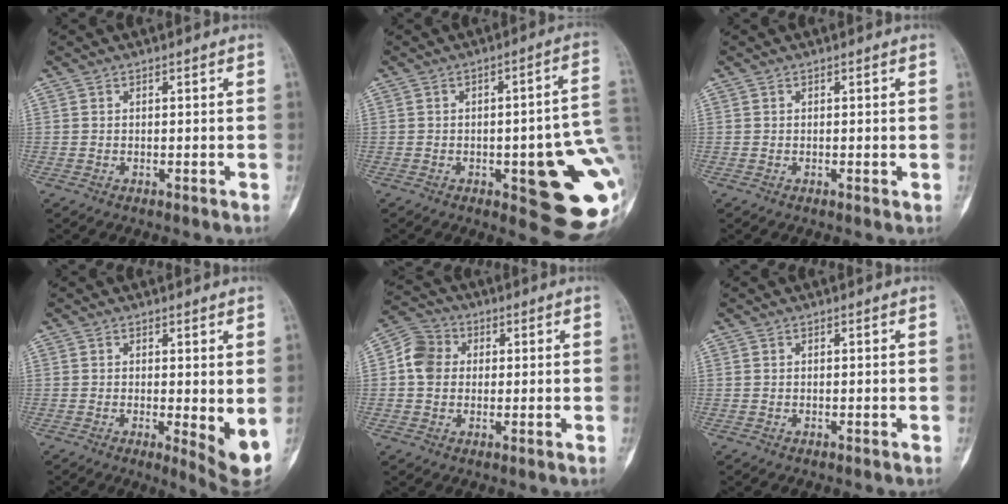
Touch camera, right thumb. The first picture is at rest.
{"total": 20.6, "force": [-3.8, 6.7, 19.1], "torque": [-0.177, 0.015, -0.026]}
{"total": 0.6, "force": [-0.1, 0.2, 0.6], "torque": [-0.005, -0.002, -0.003]}
{"total": 5.7, "force": [-0.3, 1.4, 5.5], "torque": [-0.071, -0.016, -0.006]}
{"total": 6.8, "force": [0.7, 5.8, 3.5], "torque": [-0.056, 0.016, 0.002]}
{"total": 0.0}